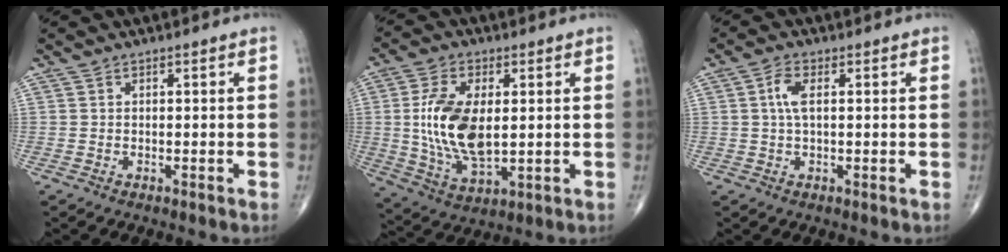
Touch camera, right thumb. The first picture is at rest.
{"total": 14.3, "force": [1.1, 7.3, 12.2], "torque": [-0.236, -0.013, 0.028]}
{"total": 3.6, "force": [0.6, 1.4, 3.2], "torque": [-0.078, 0.005, 0.009]}